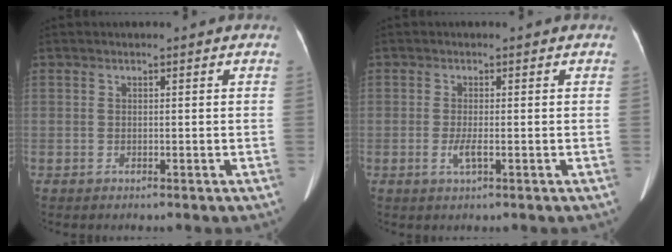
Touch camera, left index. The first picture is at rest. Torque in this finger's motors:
{"motor_torque": [0.44, 0.24, 0.19, 0.03]}